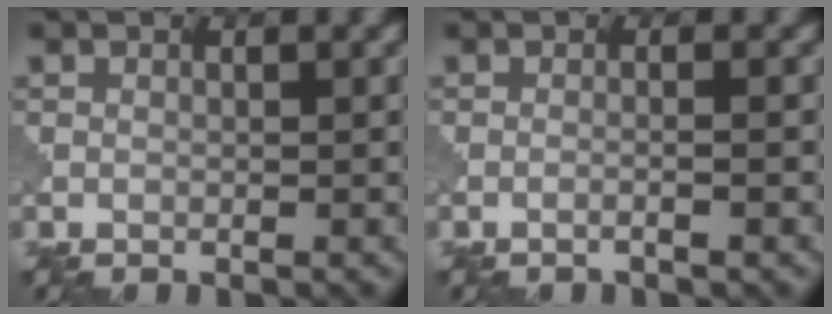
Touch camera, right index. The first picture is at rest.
{"total": 1.3, "force": [-0.5, 0.4, 1.1], "torque": [0.006, 0.002, -0.027]}